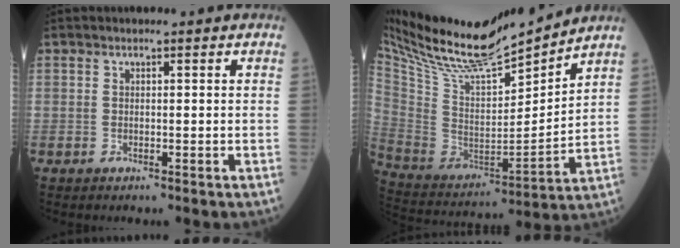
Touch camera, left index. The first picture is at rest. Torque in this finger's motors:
{"motor_torque": [0.96, -1.17, 0.08, 0.08]}